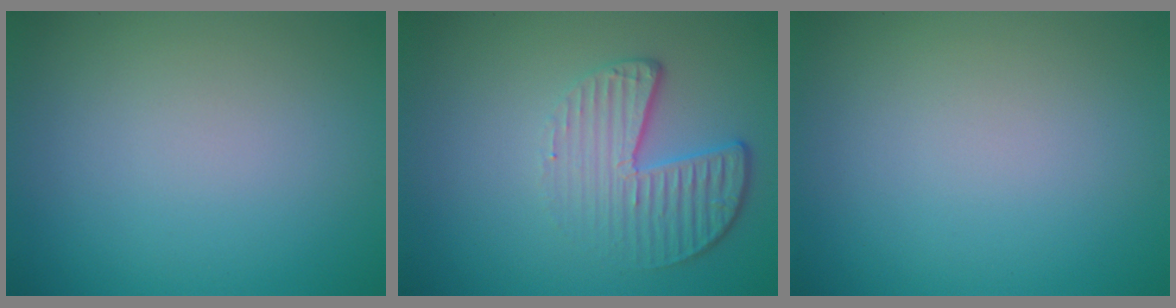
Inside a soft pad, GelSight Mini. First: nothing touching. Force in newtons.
{"total": 4.5, "press": 3.0, "slide": 3.3}
{"total": 0.0}